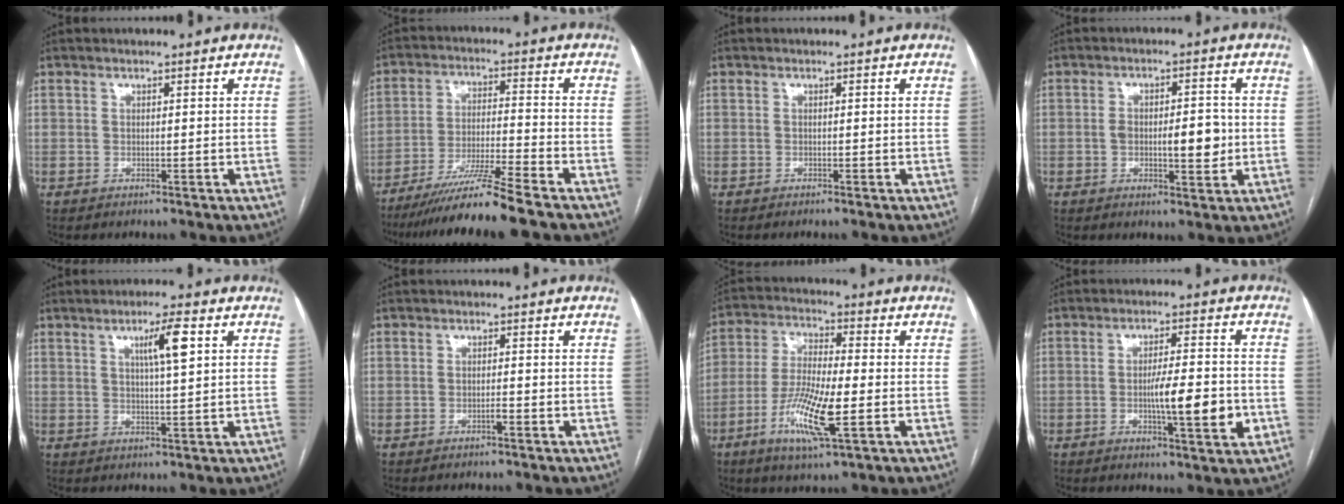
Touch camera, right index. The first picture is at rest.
{"total": 11.1, "force": [-9.1, -2.0, 6.0], "torque": [-0.097, -0.027, -0.160]}
{"total": 0.6, "force": [-0.5, -0.2, 0.3], "torque": [-0.007, 0.002, -0.010]}
{"total": 7.0, "force": [-0.7, 2.5, 6.5], "torque": [-0.103, 0.005, -0.008]}
{"total": 5.6, "force": [1.9, 0.2, 5.3], "torque": [-0.087, 0.004, 0.031]}
{"total": 0.9, "force": [-0.6, 0.1, 0.8], "torque": [-0.015, 0.001, -0.010]}
{"total": 12.1, "force": [-3.9, 1.9, 11.3], "torque": [-0.228, -0.012, -0.074]}
{"total": 9.2, "force": [-2.0, 1.3, 8.9], "torque": [-0.139, -0.004, -0.031]}